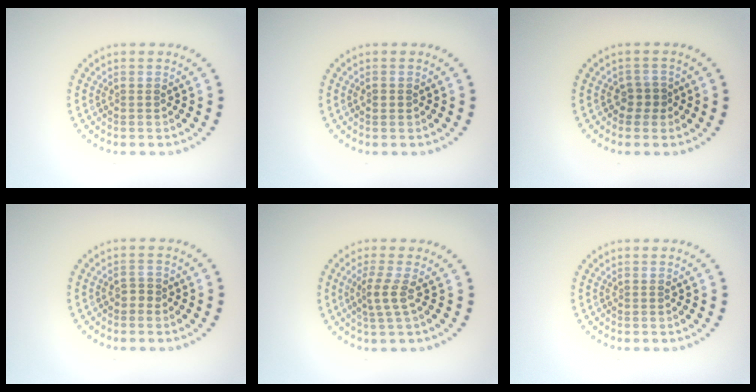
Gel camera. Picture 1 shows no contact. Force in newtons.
{"total": 1.1, "press": 1.1, "slide": 0.2}
{"total": 1.6, "press": 1.3, "slide": 0.9}
{"total": 1.0, "press": 0.9, "slide": 0.4}
{"total": 2.2, "press": 1.6, "slide": 1.5}
{"total": 0.0}